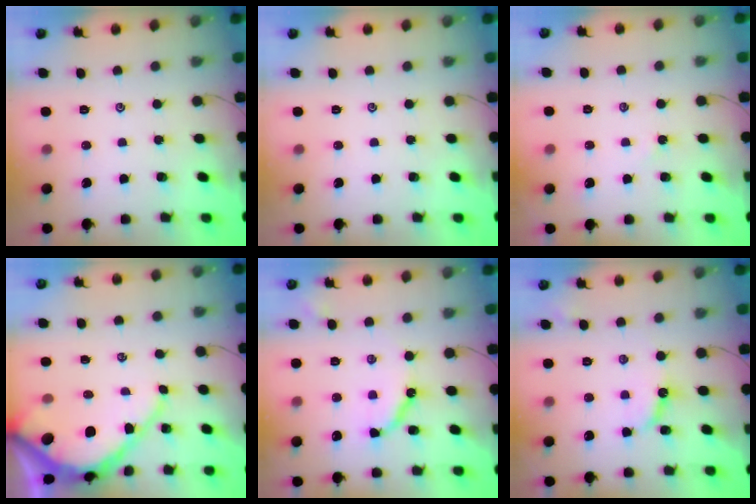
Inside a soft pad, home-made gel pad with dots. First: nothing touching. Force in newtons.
{"total": 0.0}
{"total": 3.0, "press": 2.9, "slide": 0.3}
{"total": 10.7, "press": 10.6, "slide": 1.0}
{"total": 9.2, "press": 9.1, "slide": 0.9}
{"total": 6.8, "press": 6.7, "slide": 0.6}